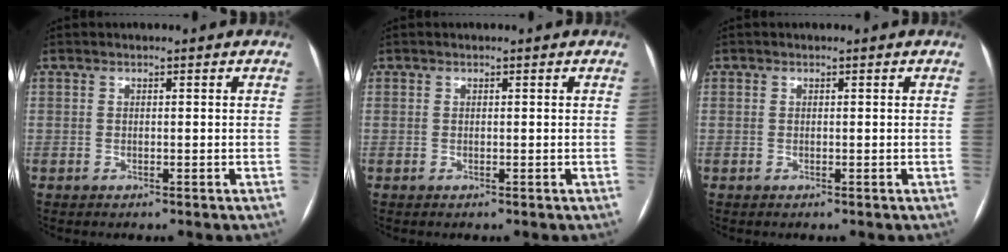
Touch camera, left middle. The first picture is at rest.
{"total": 0.0}
{"total": 0.0}